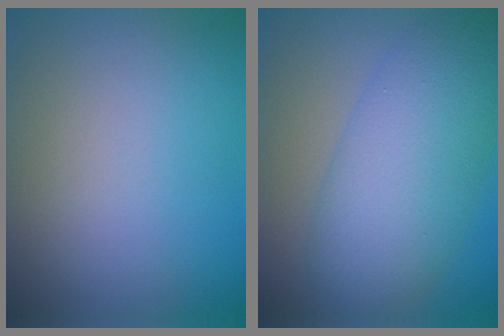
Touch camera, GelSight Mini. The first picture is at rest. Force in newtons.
{"total": 8.3, "press": 8.3, "slide": 0.3}